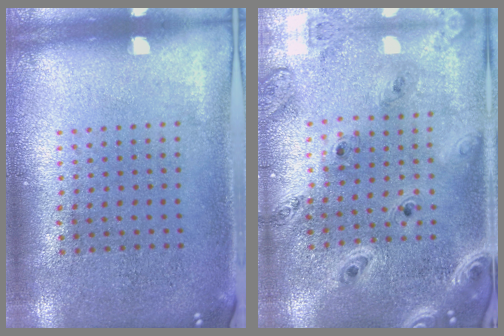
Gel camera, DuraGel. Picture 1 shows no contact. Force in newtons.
{"total": 1.6, "press": 1.6, "slide": 0.3}